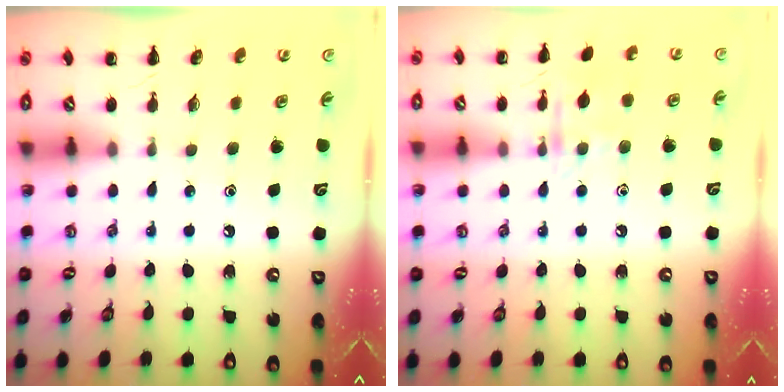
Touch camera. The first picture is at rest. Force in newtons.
{"total": 8.1, "press": 7.9, "slide": 1.5}